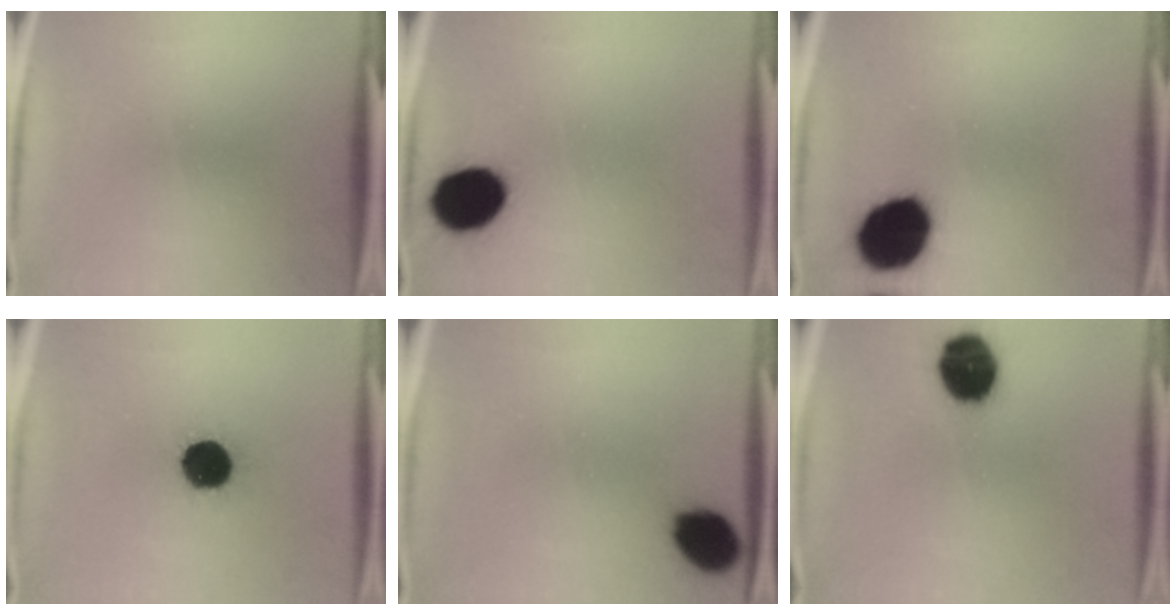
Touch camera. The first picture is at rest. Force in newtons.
{"total": 13.8}
{"total": 16.7}
{"total": 13.2}
{"total": 9.3}
{"total": 14.4}